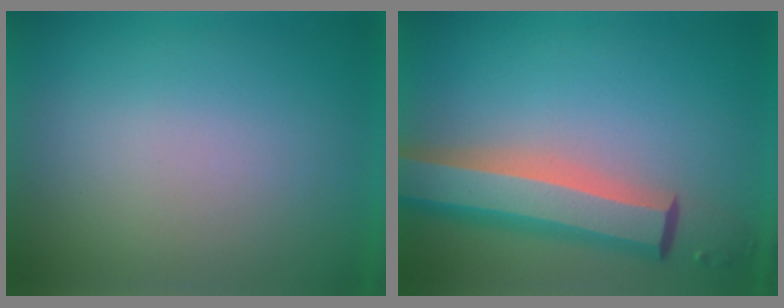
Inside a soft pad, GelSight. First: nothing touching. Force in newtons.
{"total": 8.1}